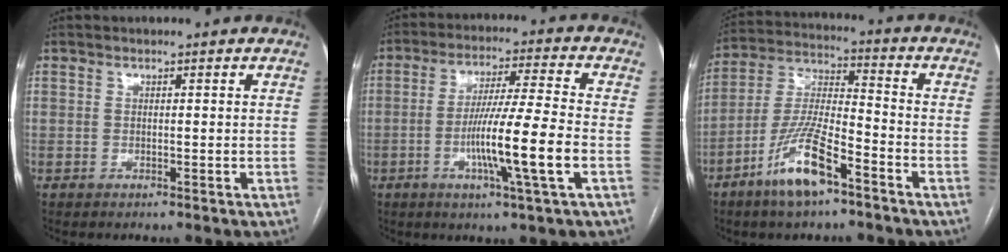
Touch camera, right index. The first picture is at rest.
{"total": 12.3, "force": [-3.3, -1.1, 11.8], "torque": [-0.216, -0.010, -0.065]}
{"total": 12.0, "force": [-7.0, 2.4, 9.4], "torque": [-0.196, -0.009, -0.133]}